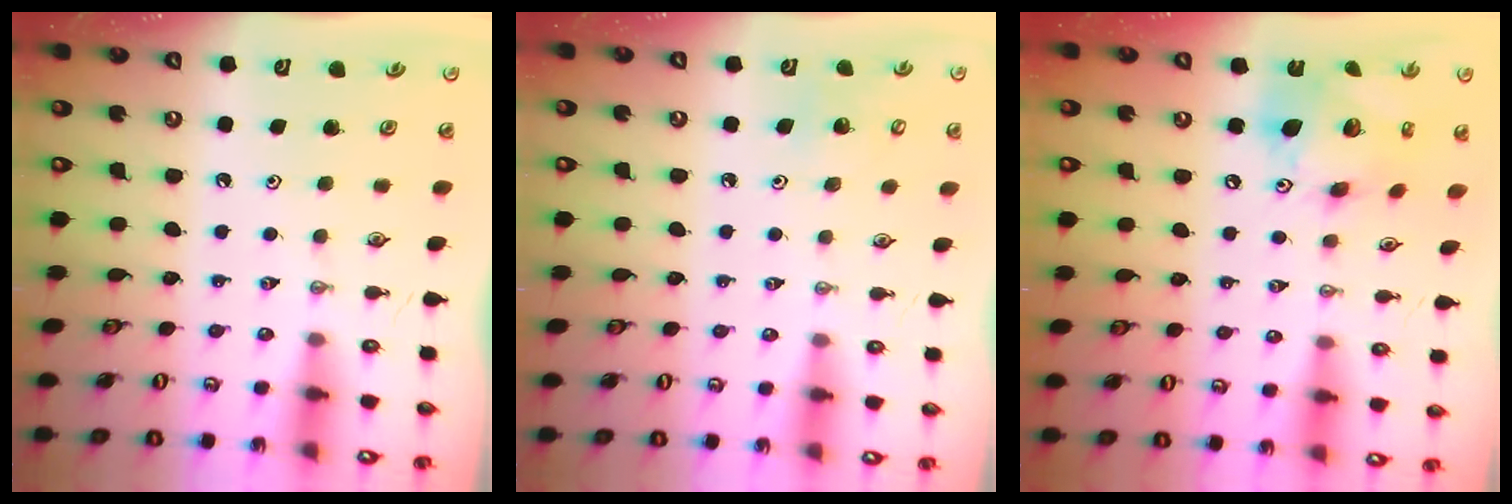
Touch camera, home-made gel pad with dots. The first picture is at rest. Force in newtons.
{"total": 6.4, "press": 6.4, "slide": 0.5}
{"total": 16.0, "press": 15.9, "slide": 1.5}